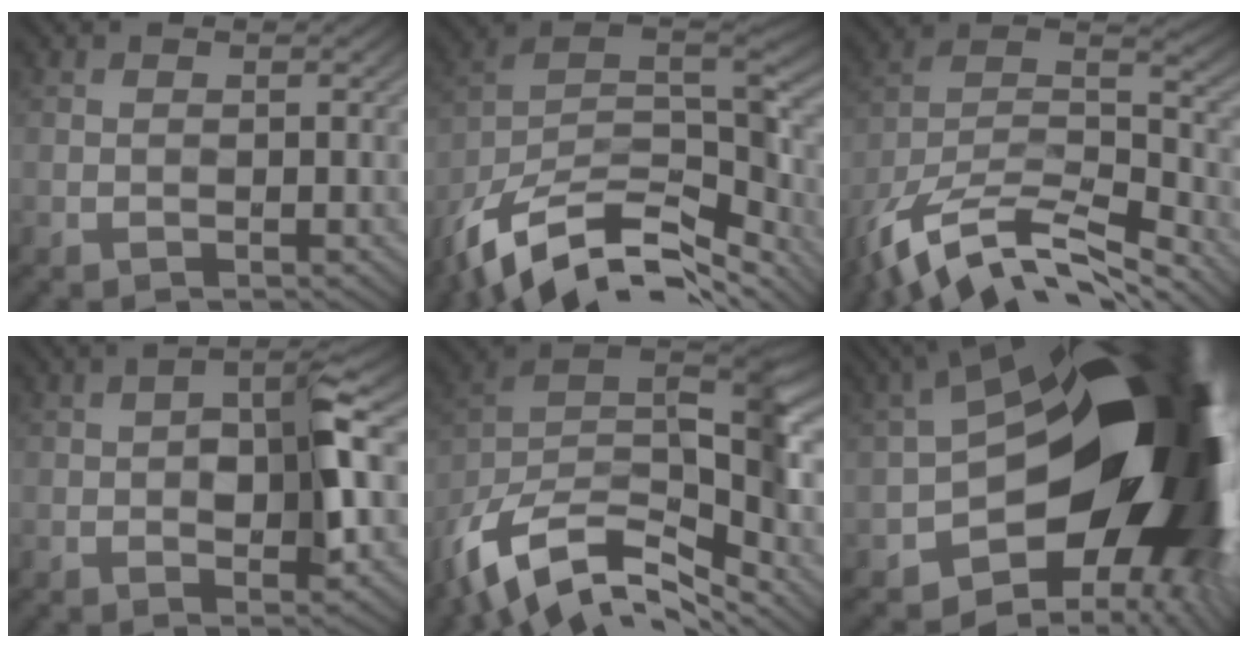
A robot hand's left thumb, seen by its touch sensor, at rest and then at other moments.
{"total": 15.6, "force": [-10.4, 6.5, 9.6], "torque": [-0.229, -0.018, -0.173]}
{"total": 15.6, "force": [-11.5, 5.5, 8.9], "torque": [-0.216, -0.004, -0.197]}
{"total": 6.7, "force": [0.0, 2.5, 6.3], "torque": [-0.097, 0.006, -0.004]}
{"total": 15.4, "force": [-8.7, 6.6, 10.8], "torque": [-0.251, -0.021, -0.157]}
{"total": 21.9, "force": [-0.9, 11.8, 18.4], "torque": [-0.263, -0.046, -0.012]}